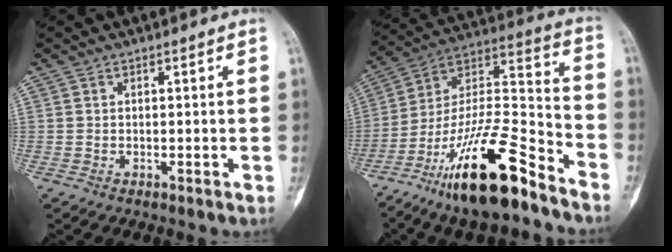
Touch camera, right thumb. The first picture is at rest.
{"total": 23.1, "force": [-15.3, 5.8, 16.2], "torque": [-0.313, 0.078, -0.268]}